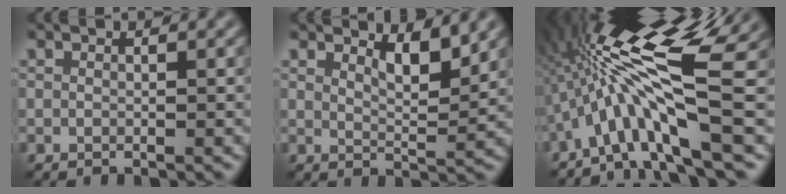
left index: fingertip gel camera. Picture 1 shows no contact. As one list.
[{"total": 2.8, "force": [2.0, 0.6, 1.8], "torque": [-0.026, -0.006, 0.037]}, {"total": 12.8, "force": [-0.1, 2.9, 12.5], "torque": [-0.220, 0.024, -0.002]}]